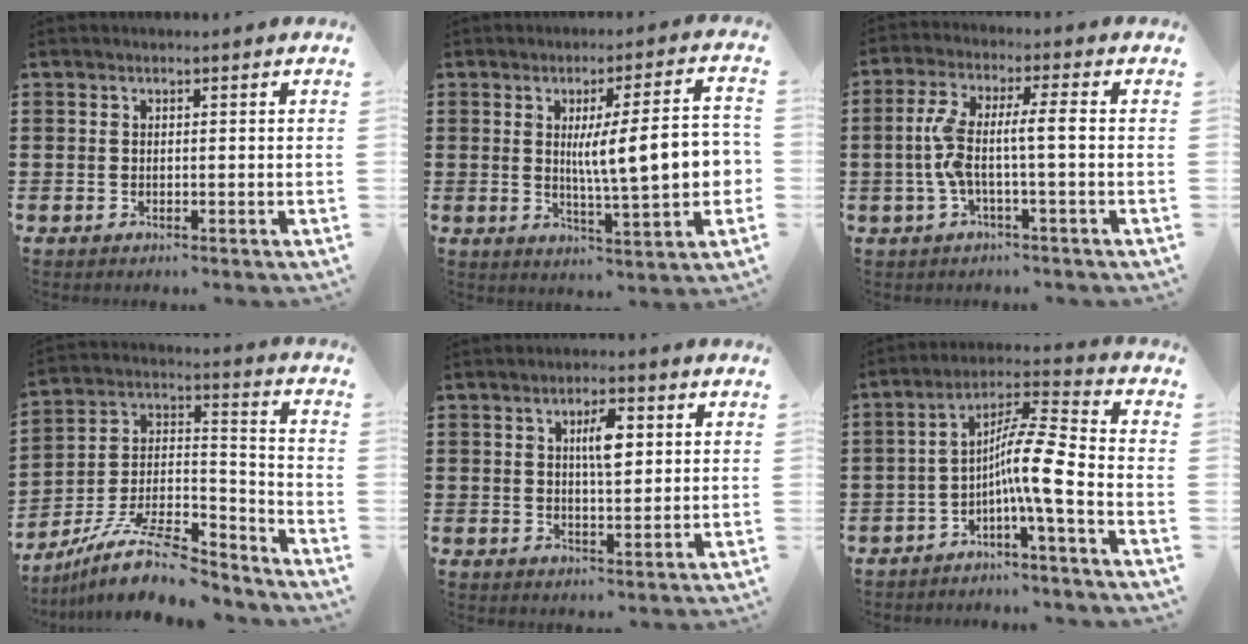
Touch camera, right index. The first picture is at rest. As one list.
[{"total": 11.5, "force": [0.8, 1.8, 11.3], "torque": [-0.176, -0.004, 0.006]}, {"total": 6.6, "force": [-0.7, 0.8, 6.5], "torque": [-0.147, -0.008, -0.025]}, {"total": 12.9, "force": [-10.5, 3.6, 6.6], "torque": [-0.121, 0.034, -0.196]}, {"total": 5.1, "force": [1.3, 1.8, 4.6], "torque": [-0.078, 0.004, 0.015]}, {"total": 9.2, "force": [-2.4, 0.7, 8.8], "torque": [-0.151, -0.014, -0.052]}]